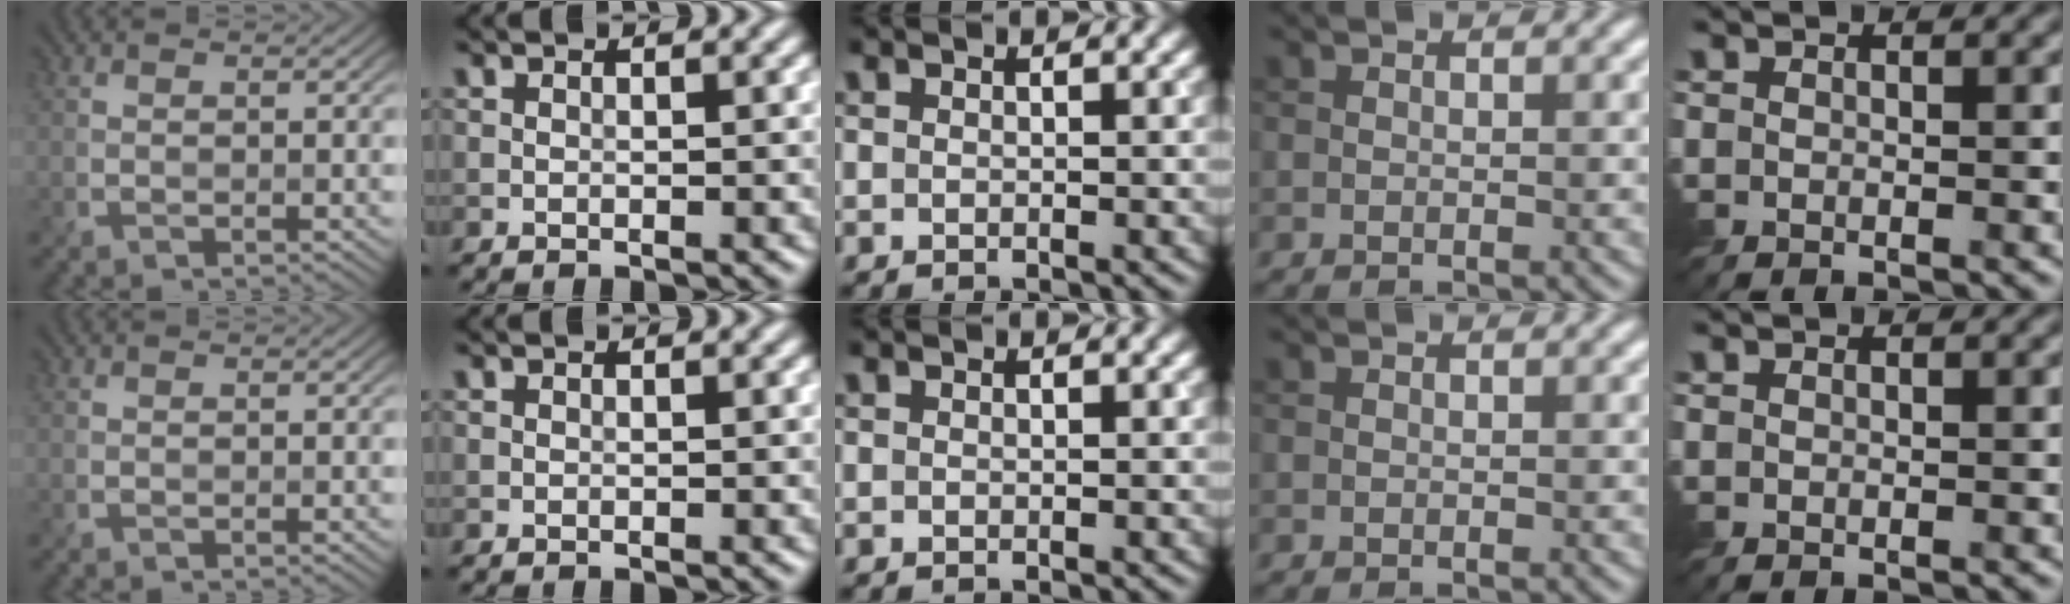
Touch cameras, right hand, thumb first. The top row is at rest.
{}